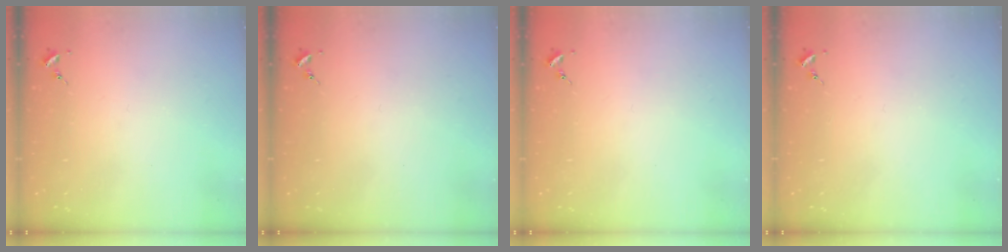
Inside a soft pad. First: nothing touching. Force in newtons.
{"total": 0.0}
{"total": 0.0}
{"total": 0.0}